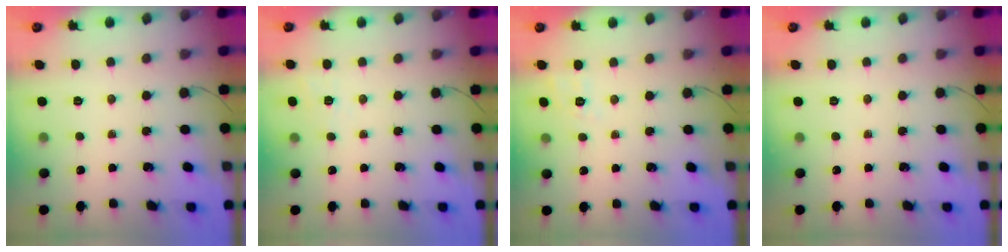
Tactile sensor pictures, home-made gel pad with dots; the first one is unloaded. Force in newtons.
{"total": 4.5, "press": 4.2, "slide": 1.7}
{"total": 2.1, "press": 0.9, "slide": 1.9}
{"total": 0.0}